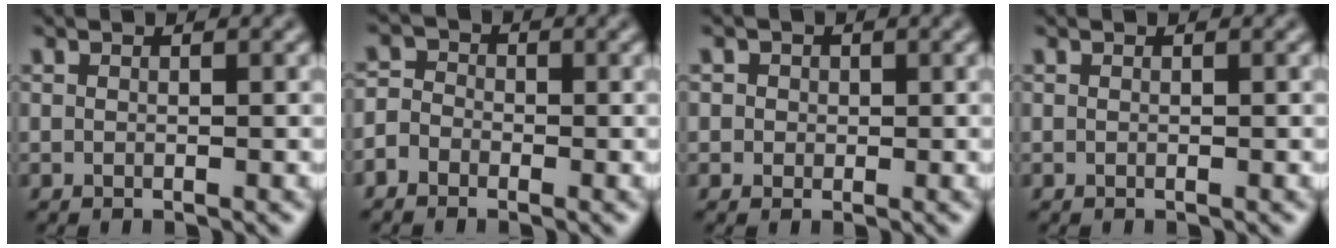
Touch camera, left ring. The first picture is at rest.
{"total": 2.7, "force": [-1.5, 2.1, 0.8], "torque": [-0.003, 0.006, -0.036]}
{"total": 1.9, "force": [0.7, 1.7, 0.6], "torque": [0.008, 0.006, 0.005]}
{"total": 0.0}